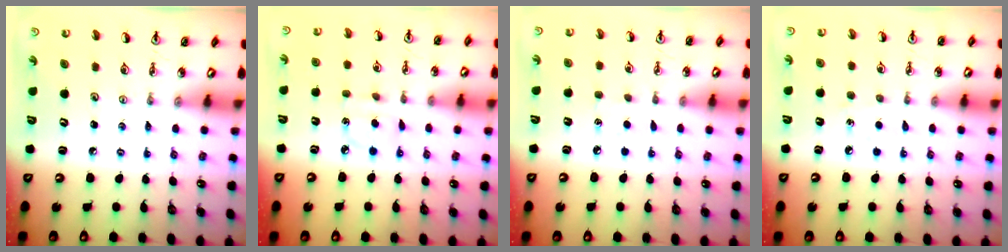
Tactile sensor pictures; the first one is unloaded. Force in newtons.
{"total": 4.5, "press": 4.5, "slide": 0.5}
{"total": 4.6, "press": 4.5, "slide": 0.5}
{"total": 3.7, "press": 3.6, "slide": 0.4}